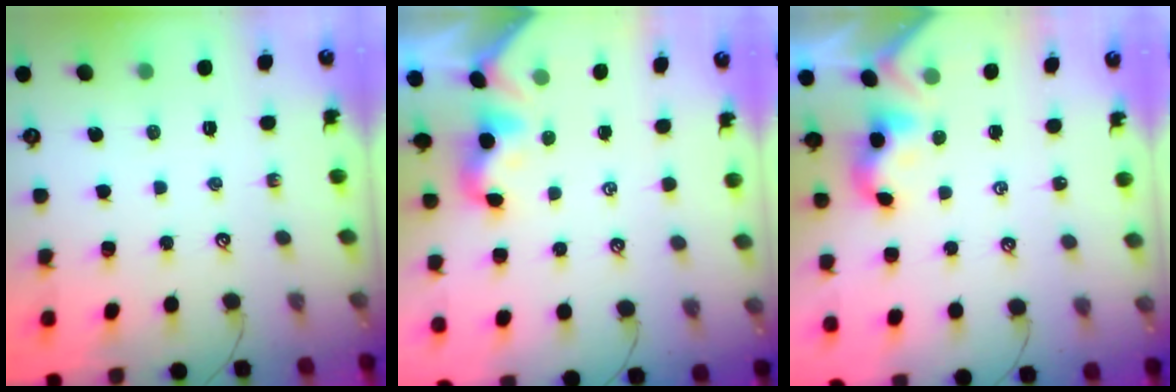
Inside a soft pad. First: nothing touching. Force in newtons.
{"total": 2.1, "press": 2.1, "slide": 0.5}
{"total": 2.1, "press": 2.1, "slide": 0.3}